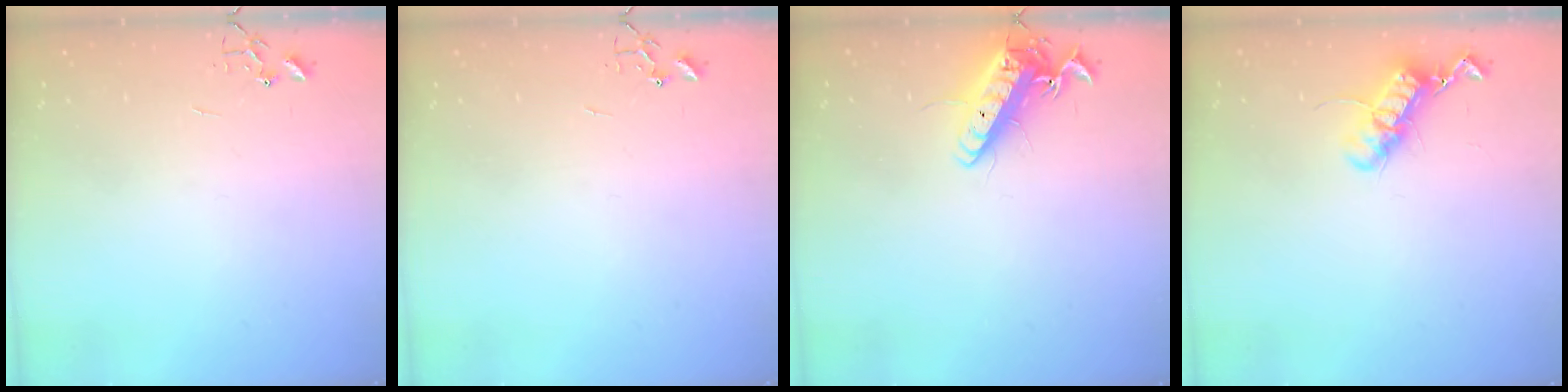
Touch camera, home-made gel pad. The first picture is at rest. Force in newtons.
{"total": 0.0}
{"total": 15.4, "press": 15.1, "slide": 2.8}
{"total": 12.2, "press": 12.2, "slide": 0.9}